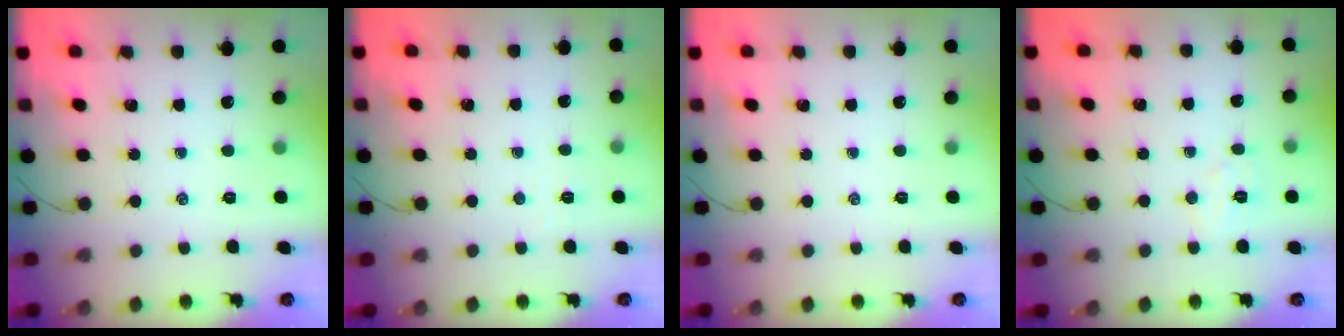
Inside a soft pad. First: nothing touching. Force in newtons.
{"total": 1.9, "press": 1.8, "slide": 0.6}
{"total": 0.0}
{"total": 5.2, "press": 5.1, "slide": 0.9}